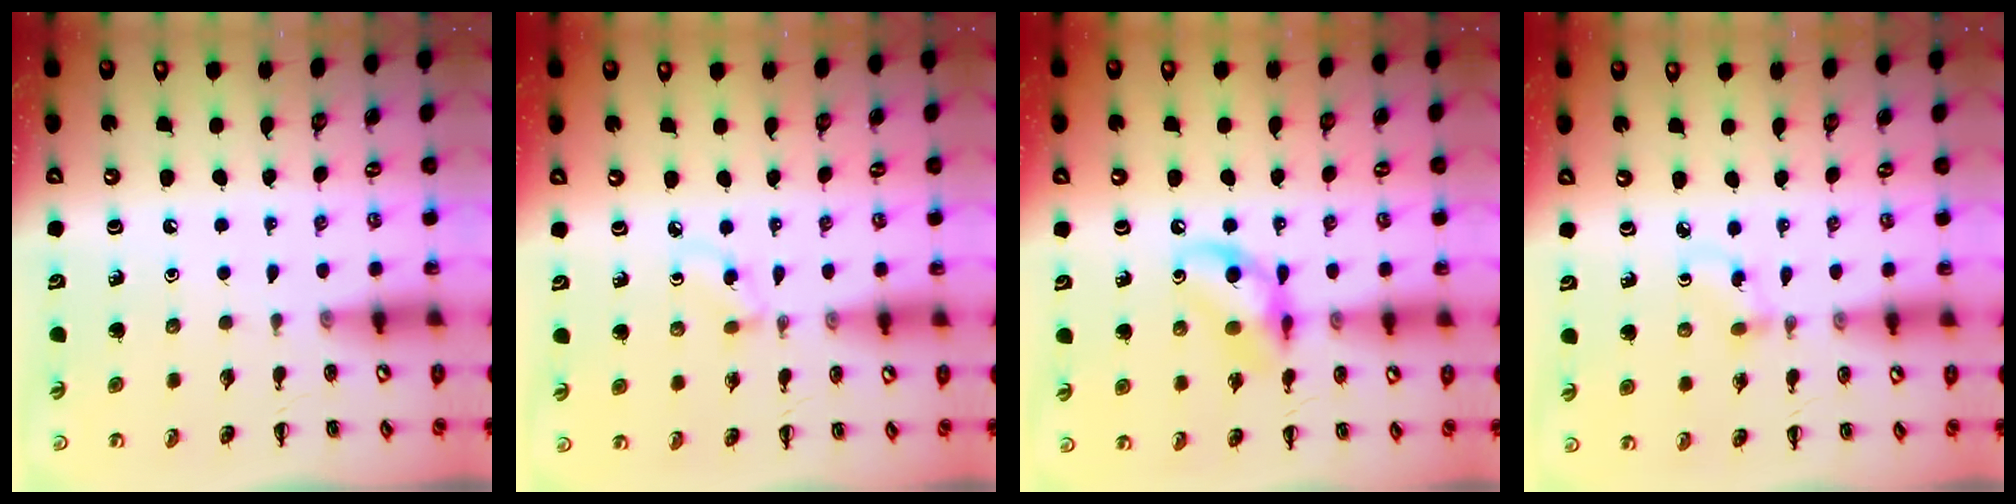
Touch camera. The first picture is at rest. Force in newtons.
{"total": 3.0, "press": 2.7, "slide": 1.4}
{"total": 13.1, "press": 12.9, "slide": 2.4}
{"total": 2.8, "press": 2.5, "slide": 1.2}